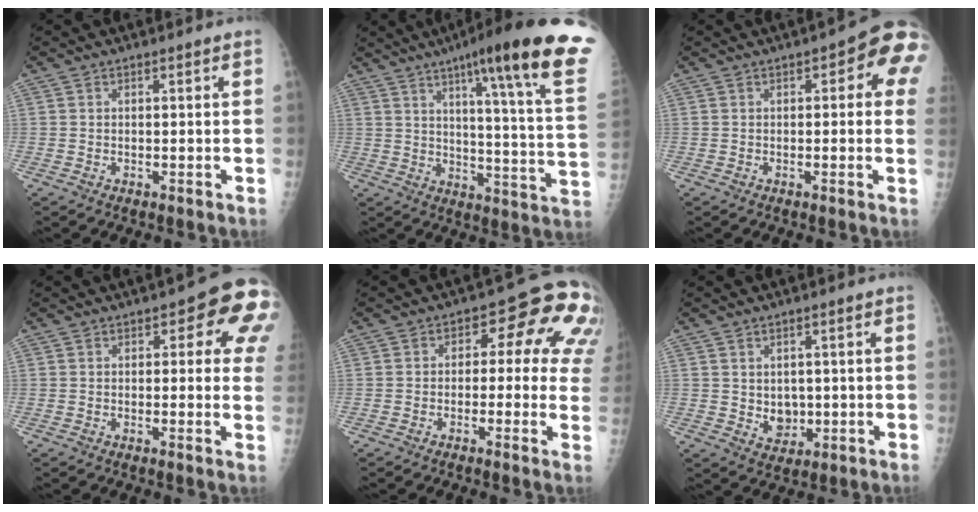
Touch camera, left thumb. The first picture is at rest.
{"total": 26.3, "force": [16.0, 2.1, 20.8], "torque": [-0.267, -0.069, 0.212]}
{"total": 8.7, "force": [2.3, 3.3, 7.8], "torque": [-0.060, 0.009, 0.013]}
{"total": 10.7, "force": [3.4, 4.4, 9.1], "torque": [-0.058, -0.002, 0.027]}
{"total": 13.1, "force": [2.3, 7.1, 10.8], "torque": [-0.076, 0.020, 0.012]}
{"total": 4.8, "force": [0.0, 3.9, 2.9], "torque": [-0.018, -0.005, 0.012]}